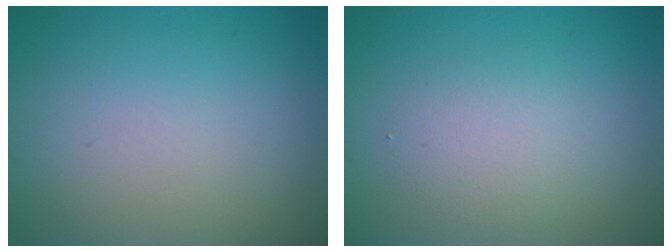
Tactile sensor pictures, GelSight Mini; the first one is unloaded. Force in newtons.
{"total": 2.4, "press": 2.4, "slide": 0.1}